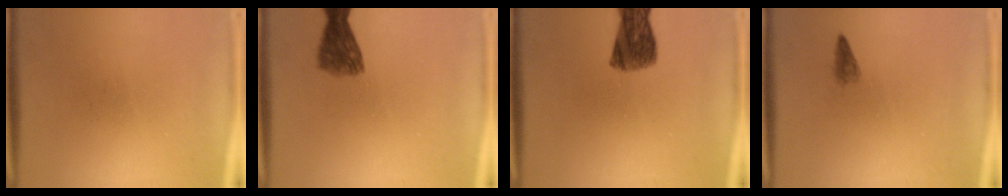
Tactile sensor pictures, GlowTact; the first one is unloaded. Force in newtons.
{"total": 4.9}
{"total": 7.1}
{"total": 1.1}